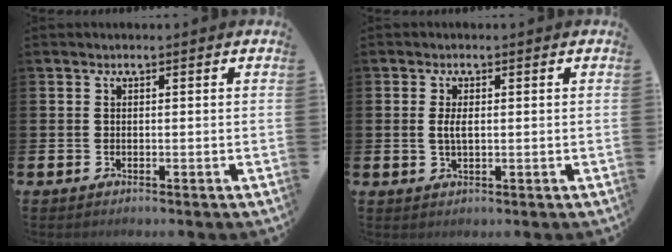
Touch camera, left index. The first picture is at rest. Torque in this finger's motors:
{"motor_torque": [0.57, 0.26, 0.07, 0.11]}